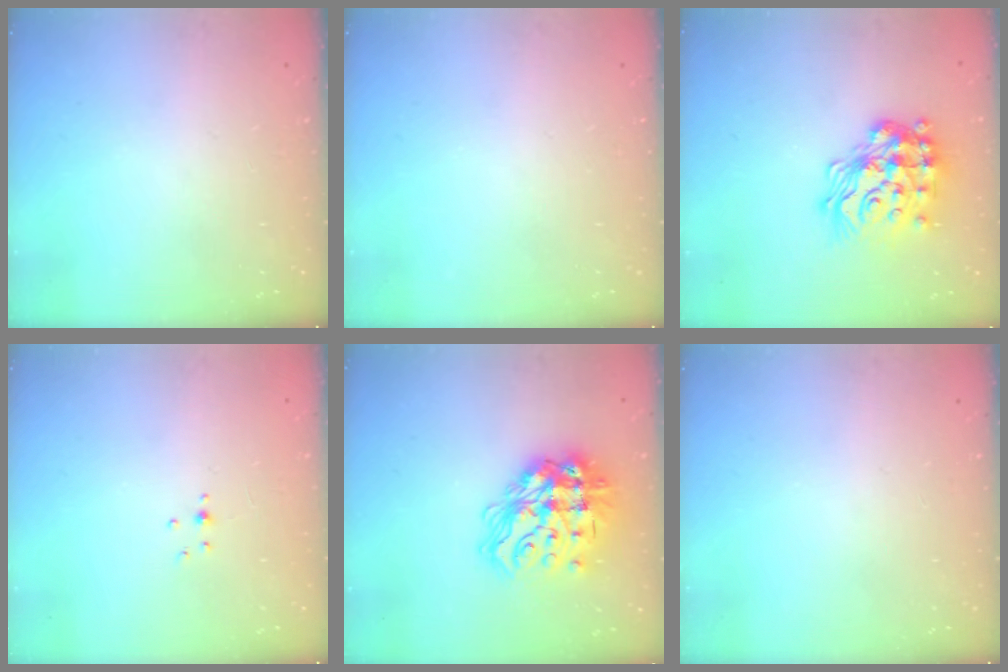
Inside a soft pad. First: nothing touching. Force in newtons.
{"total": 0.0}
{"total": 22.2, "press": 22.1, "slide": 1.6}
{"total": 2.5, "press": 2.3, "slide": 1.0}
{"total": 19.8, "press": 19.6, "slide": 2.3}
{"total": 0.0}